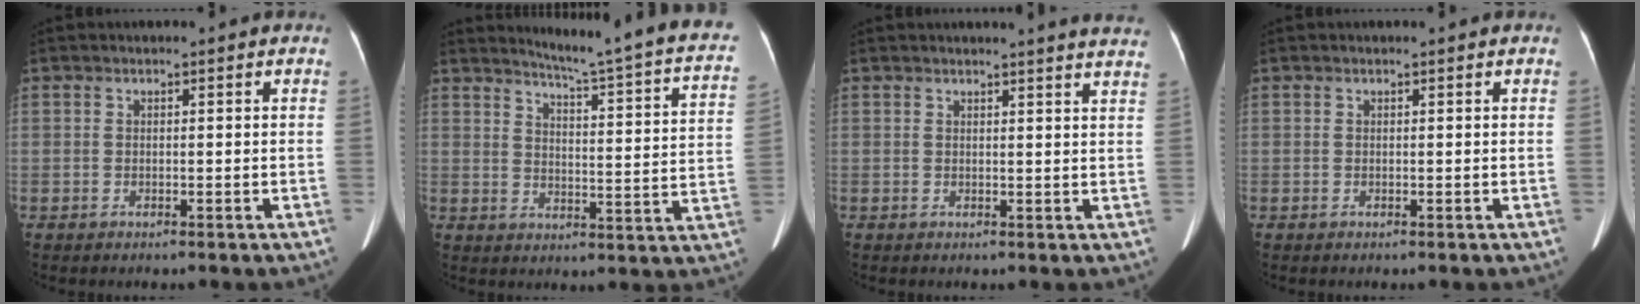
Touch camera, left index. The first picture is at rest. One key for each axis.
{"total": 20.3, "fx": 17.7, "fy": 0.1, "fz": 10.0, "tx": -0.136, "ty": -0.072, "tz": 0.205}
{"total": 8.9, "fx": 8.4, "fy": -0.5, "fz": 2.8, "tx": -0.030, "ty": -0.028, "tz": 0.070}
{"total": 0.0}